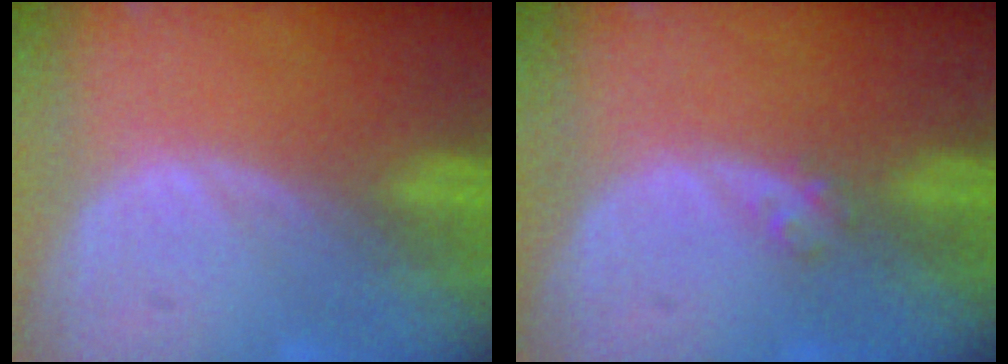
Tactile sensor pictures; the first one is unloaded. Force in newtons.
{"total": 1.6, "press": 1.4, "slide": 0.8}